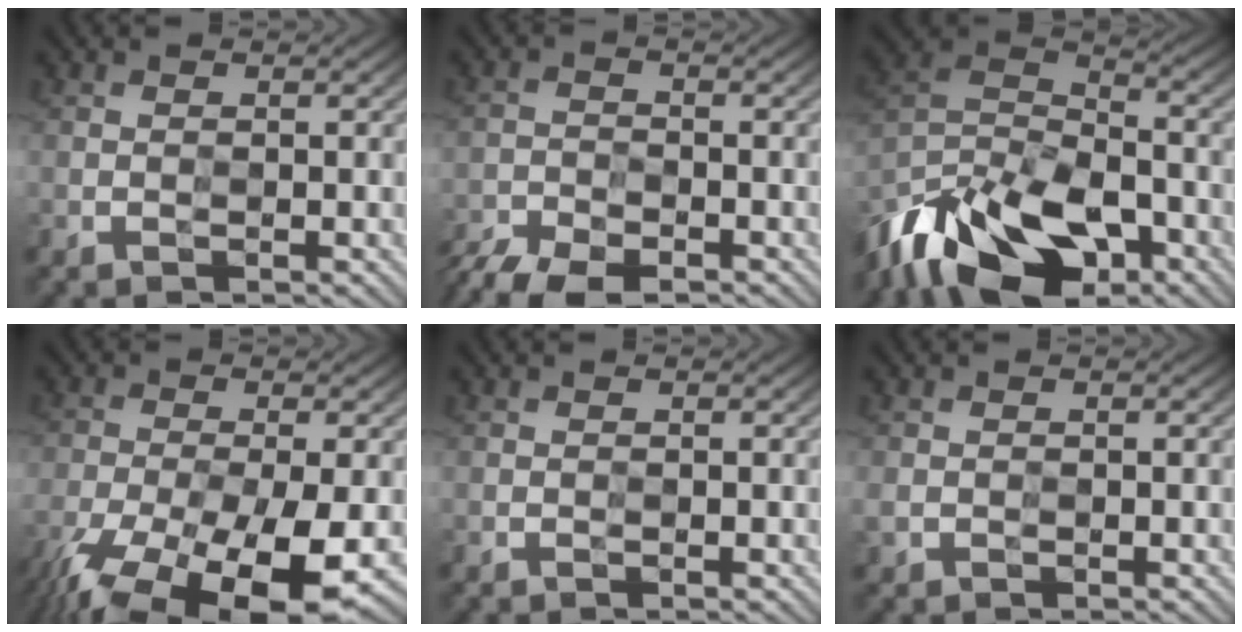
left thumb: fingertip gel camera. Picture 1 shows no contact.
{"total": 7.2, "force": [-6.3, 2.2, 2.7], "torque": [-0.050, -0.021, -0.113]}
{"total": 15.0, "force": [-10.7, 7.0, 7.8], "torque": [-0.182, -0.009, -0.204]}
{"total": 15.5, "force": [-10.4, 5.1, 10.4], "torque": [-0.214, -0.052, -0.155]}
{"total": 0.0}
{"total": 1.5, "force": [-0.2, 1.3, 0.8], "torque": [-0.027, -0.002, -0.006]}